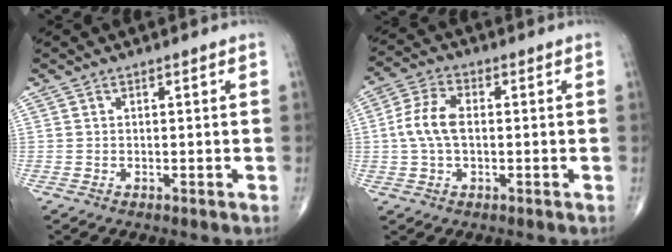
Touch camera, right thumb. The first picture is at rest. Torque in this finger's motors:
{"motor_torque": [0.21, 0.15, 0.75, 0.26, 0.10]}